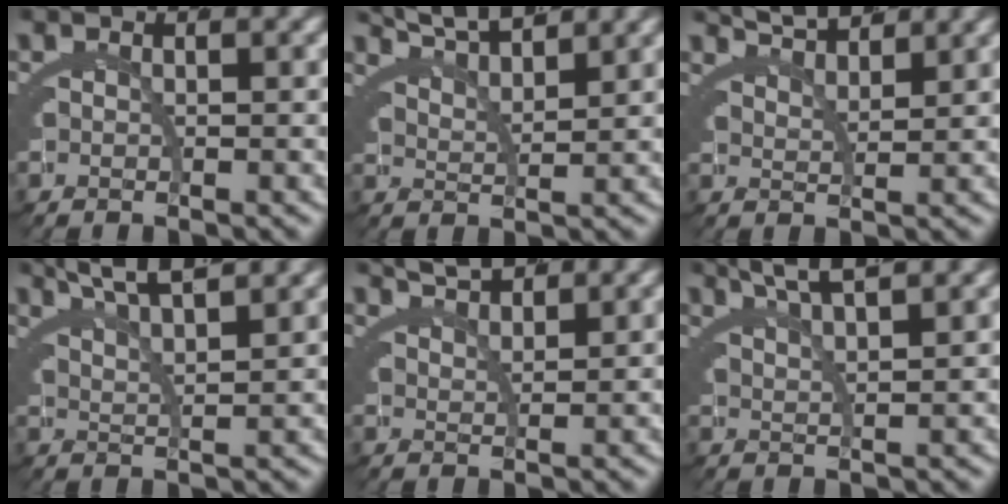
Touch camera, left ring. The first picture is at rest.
{"total": 5.6, "force": [5.2, -1.2, 1.4], "torque": [-0.012, 0.016, 0.089]}
{"total": 4.5, "force": [4.3, -1.1, 0.9], "torque": [-0.001, 0.009, 0.075]}
{"total": 4.7, "force": [4.2, -1.5, 1.5], "torque": [-0.017, 0.008, 0.075]}
{"total": 3.6, "force": [3.4, -1.1, 0.6], "torque": [0.001, 0.007, 0.063]}
{"total": 4.3, "force": [3.7, -1.7, 1.4], "torque": [-0.012, 0.010, 0.067]}